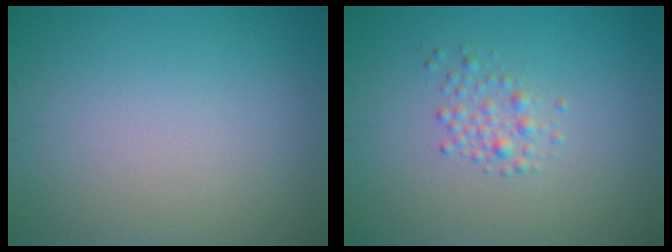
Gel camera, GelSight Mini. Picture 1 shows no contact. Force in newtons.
{"total": 2.2, "press": 2.2, "slide": 0.1}